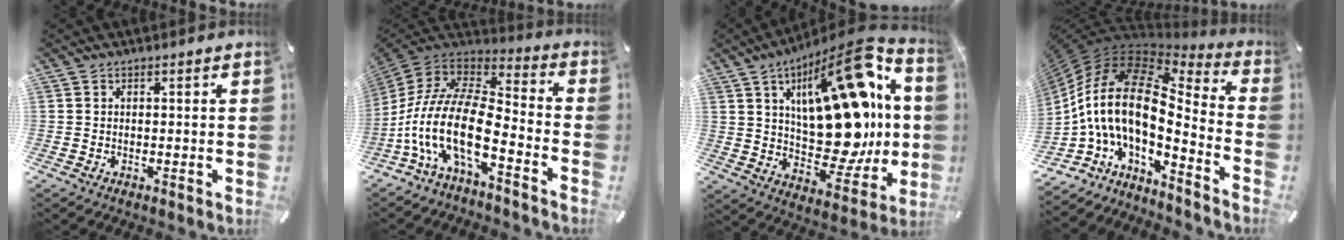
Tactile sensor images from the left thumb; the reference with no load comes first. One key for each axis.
{"total": 19.4, "fx": -9.0, "fy": 7.2, "fz": 15.5, "tx": -0.360, "ty": 0.002, "tz": -0.173}
{"total": 26.1, "fx": 7.2, "fy": 13.4, "fz": 21.2, "tx": -0.298, "ty": -0.052, "tz": 0.125}
{"total": 16.7, "fx": -0.2, "fy": 8.8, "fz": 14.2, "tx": -0.319, "ty": -0.035, "tz": -0.016}